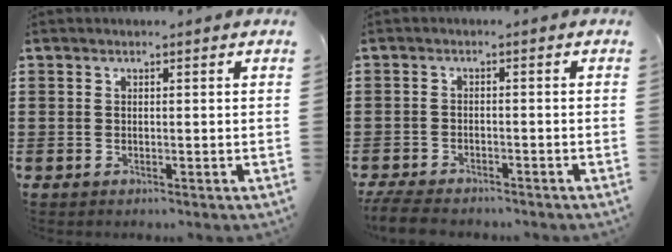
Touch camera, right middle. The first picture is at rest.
{"total": 3.2, "force": [-3.1, 0.5, 0.7], "torque": [-0.028, -0.004, -0.069]}